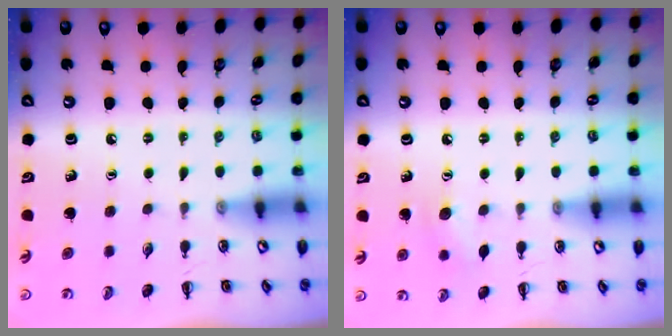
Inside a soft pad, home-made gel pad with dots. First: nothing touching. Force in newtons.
{"total": 5.7, "press": 5.6, "slide": 1.1}